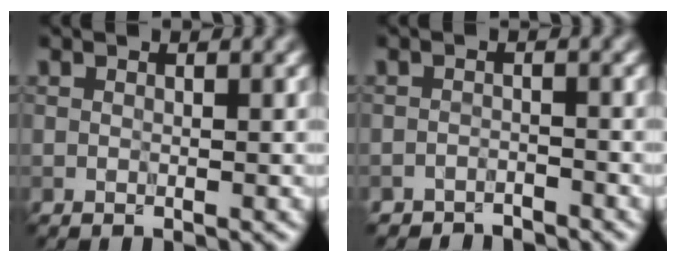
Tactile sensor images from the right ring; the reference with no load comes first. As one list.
[{"total": 2.2, "force": [-2.1, 0.5, -0.2], "torque": [0.010, 0.004, -0.039]}]